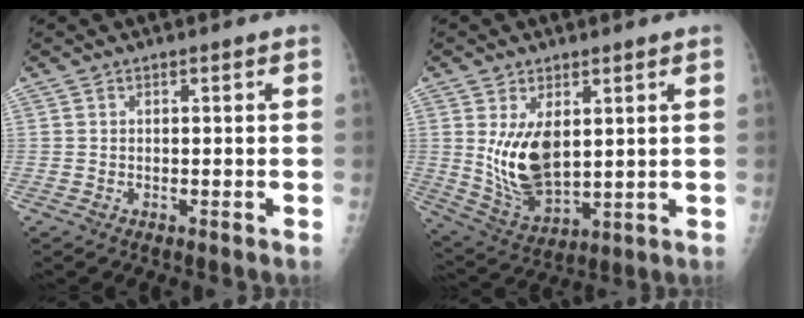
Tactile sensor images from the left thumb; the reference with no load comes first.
{"total": 11.4, "force": [2.6, 6.4, 9.1], "torque": [-0.151, -0.027, 0.068]}